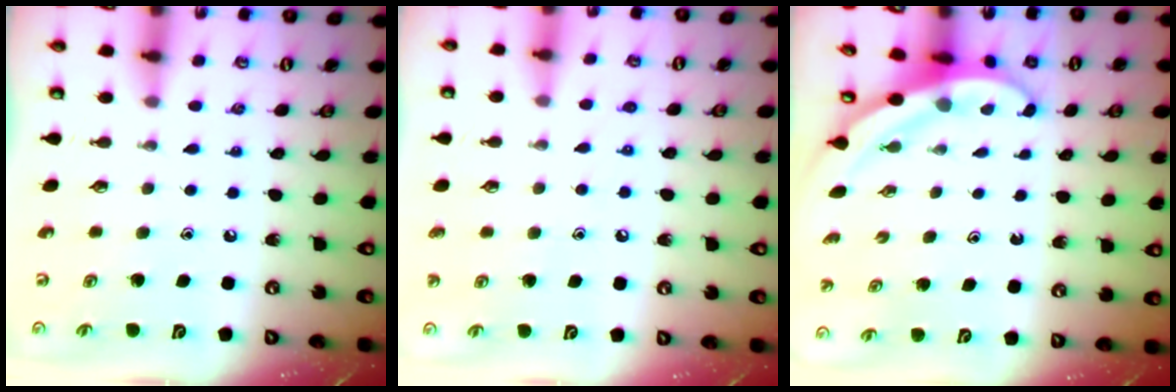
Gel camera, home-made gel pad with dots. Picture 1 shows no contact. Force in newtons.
{"total": 5.6, "press": 5.5, "slide": 0.5}
{"total": 3.4, "press": 3.4, "slide": 0.1}